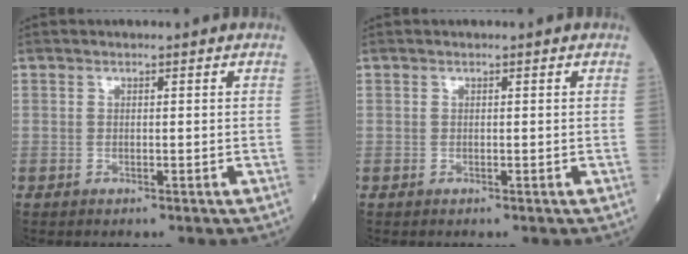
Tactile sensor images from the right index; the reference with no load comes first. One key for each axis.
{"total": 0.0}